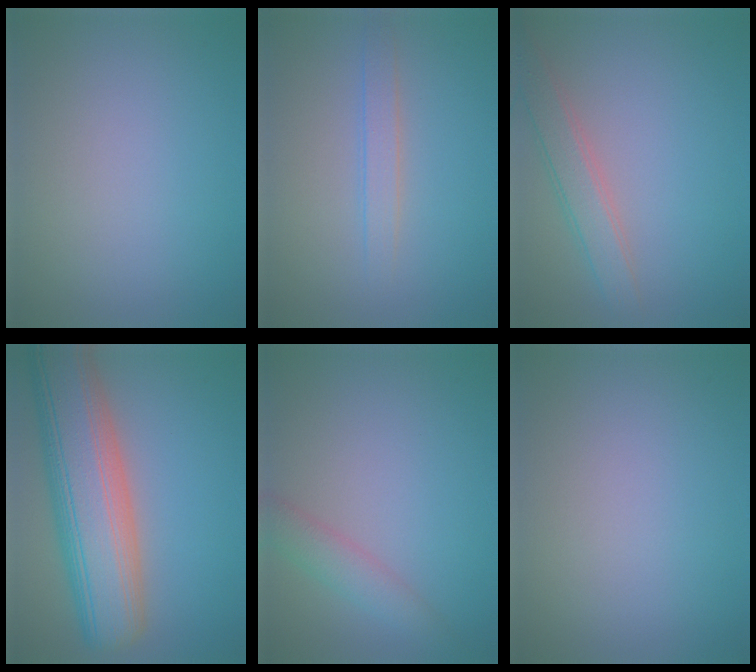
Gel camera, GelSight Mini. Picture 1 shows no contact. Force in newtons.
{"total": 1.8, "press": 1.8, "slide": 0.1}
{"total": 3.2, "press": 3.2, "slide": 0.1}
{"total": 12.1, "press": 12.0, "slide": 1.3}
{"total": 2.5, "press": 2.5, "slide": 0.1}
{"total": 0.0}